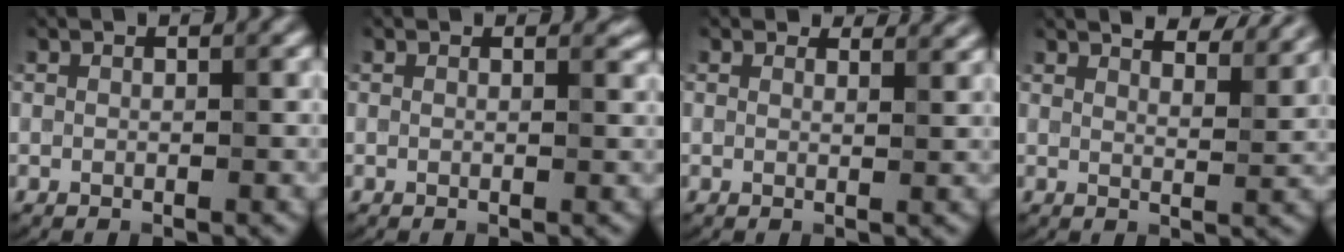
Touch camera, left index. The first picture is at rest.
{"total": 0.7, "force": [0.5, 0.2, 0.3], "torque": [-0.004, -0.006, 0.005]}
{"total": 2.9, "force": [2.7, 0.9, 0.7], "torque": [-0.016, 0.002, 0.027]}
{"total": 6.8, "force": [5.7, 1.8, 3.3], "torque": [-0.027, 0.021, 0.049]}